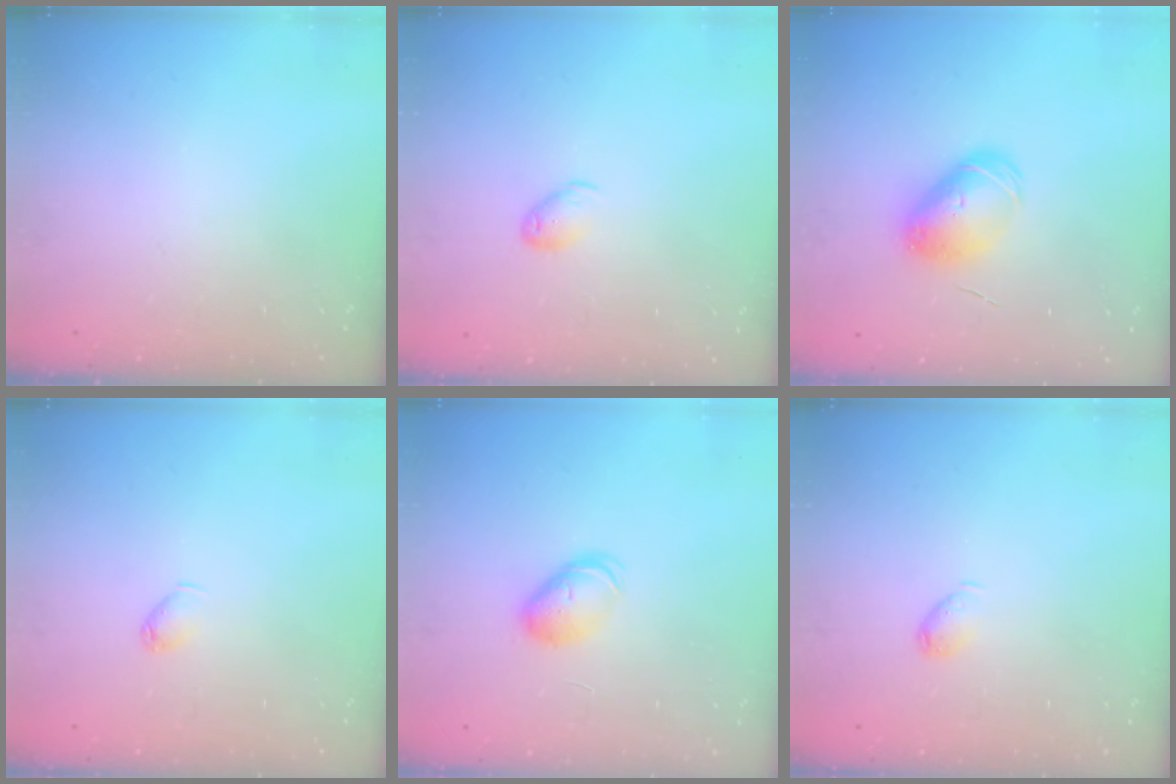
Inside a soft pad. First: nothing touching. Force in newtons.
{"total": 5.6, "press": 5.6, "slide": 0.5}
{"total": 9.0, "press": 9.0, "slide": 0.2}
{"total": 2.8, "press": 2.8, "slide": 0.4}
{"total": 8.2, "press": 8.2, "slide": 0.5}
{"total": 4.5, "press": 4.4, "slide": 0.8}